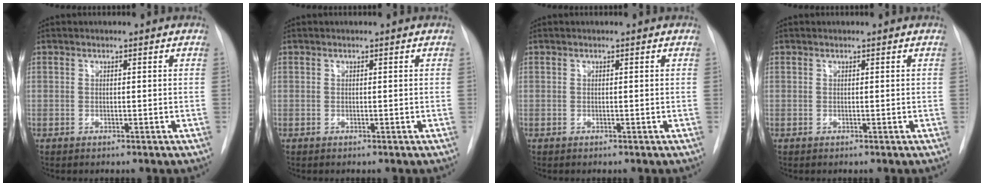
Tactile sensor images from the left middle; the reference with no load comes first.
{"total": 0.0}
{"total": 0.0}
{"total": 0.0}